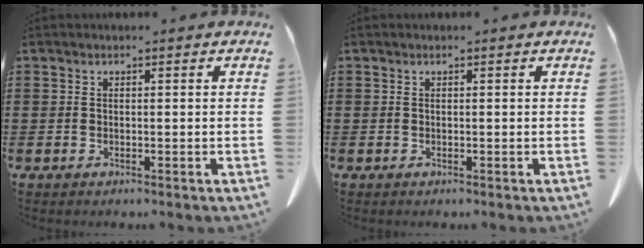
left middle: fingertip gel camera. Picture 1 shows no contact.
{"total": 0.0}